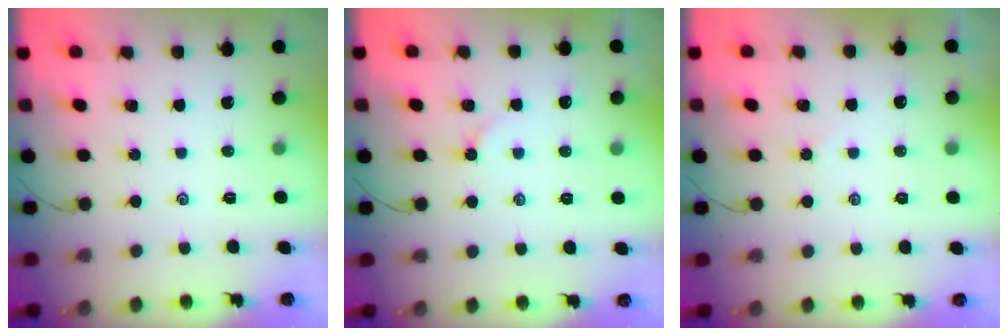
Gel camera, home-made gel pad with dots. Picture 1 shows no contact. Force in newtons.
{"total": 2.1, "press": 2.1, "slide": 0.2}
{"total": 2.2, "press": 2.2, "slide": 0.5}